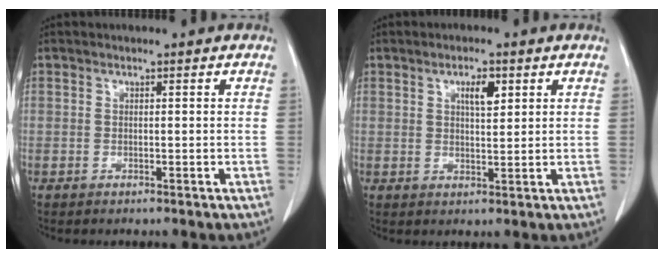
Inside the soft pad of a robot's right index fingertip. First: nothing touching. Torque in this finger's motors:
{"motor_torque": [0.37, 0.05, 0.14, 0.05]}